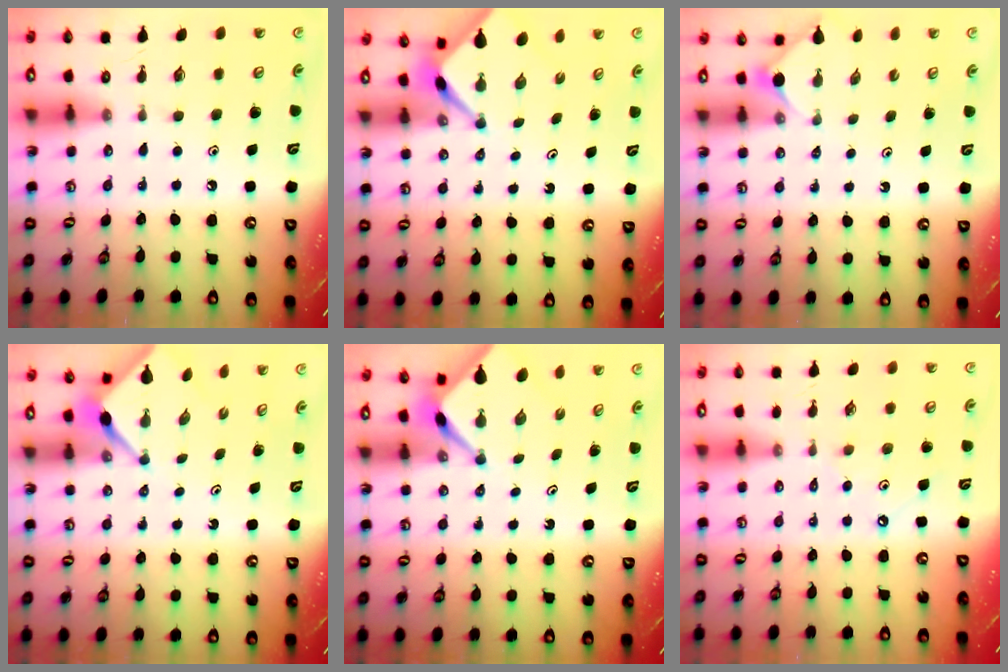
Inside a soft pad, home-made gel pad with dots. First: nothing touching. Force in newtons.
{"total": 2.5, "press": 2.5, "slide": 0.2}
{"total": 1.8, "press": 1.8, "slide": 0.4}
{"total": 2.5, "press": 2.5, "slide": 0.3}
{"total": 2.5, "press": 2.5, "slide": 0.3}
{"total": 2.6, "press": 2.6, "slide": 0.2}